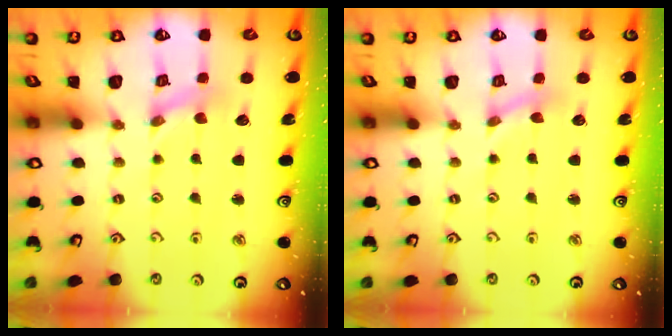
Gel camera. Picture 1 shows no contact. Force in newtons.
{"total": 0.8, "press": 0.8, "slide": 0.0}